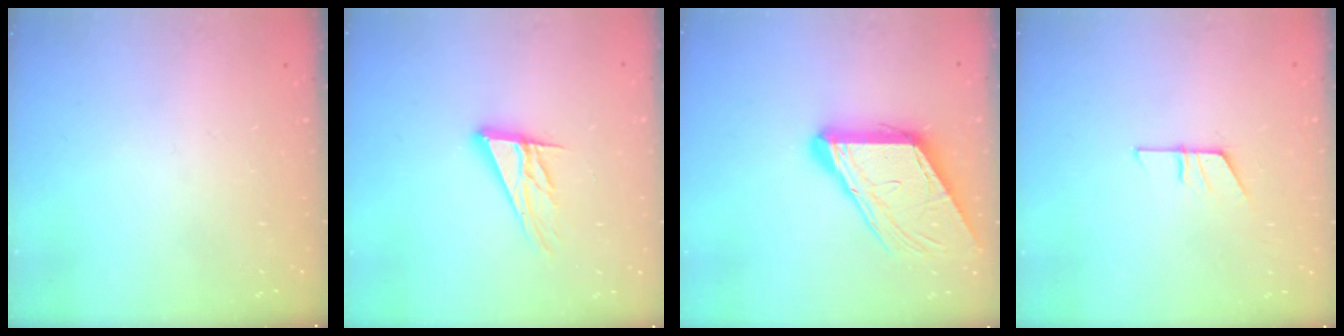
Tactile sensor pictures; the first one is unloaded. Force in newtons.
{"total": 12.4, "press": 12.2, "slide": 2.2}
{"total": 14.0, "press": 13.9, "slide": 1.9}
{"total": 5.1, "press": 5.1, "slide": 0.4}